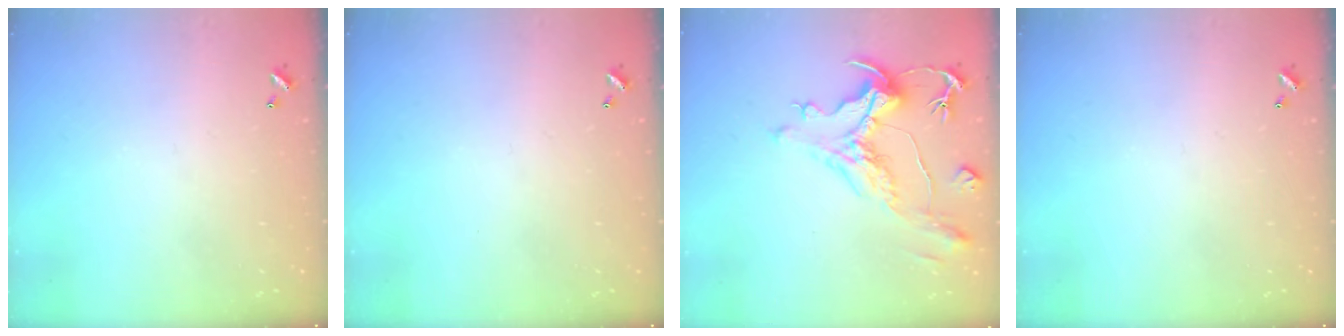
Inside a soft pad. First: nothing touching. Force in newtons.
{"total": 0.0}
{"total": 2.0, "press": 0.9, "slide": 1.8}
{"total": 0.0}